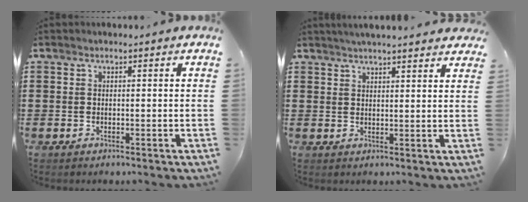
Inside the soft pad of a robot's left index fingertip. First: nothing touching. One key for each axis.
{"total": 2.8, "fx": 2.8, "fy": -0.2, "fz": 0.6, "tx": -0.020, "ty": -0.003, "tz": 0.051}